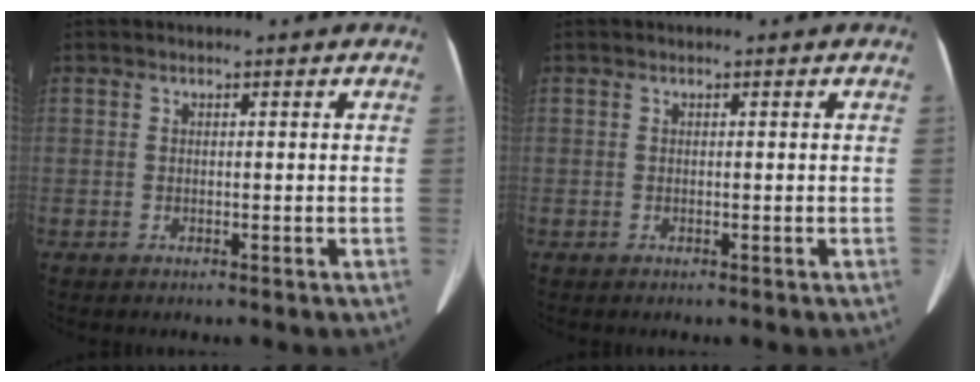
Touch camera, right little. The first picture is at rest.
{"total": 0.0}